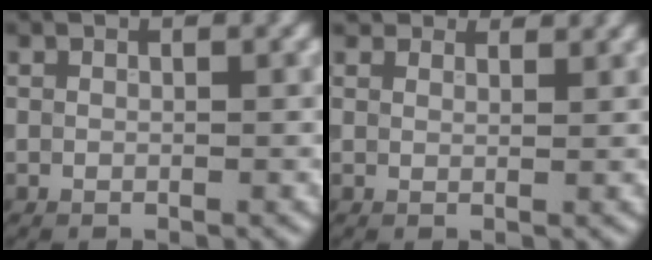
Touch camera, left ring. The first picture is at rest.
{"total": 4.2, "force": [3.6, 1.7, 1.3], "torque": [-0.031, -0.002, 0.051]}